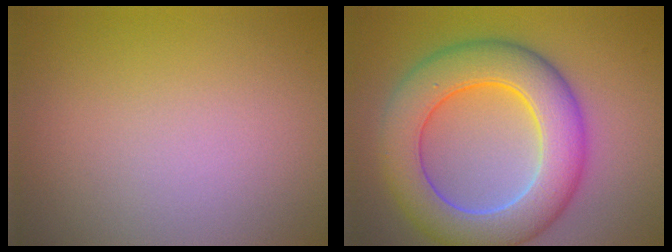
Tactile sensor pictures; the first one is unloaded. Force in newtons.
{"total": 9.0, "press": 9.0, "slide": 0.7}